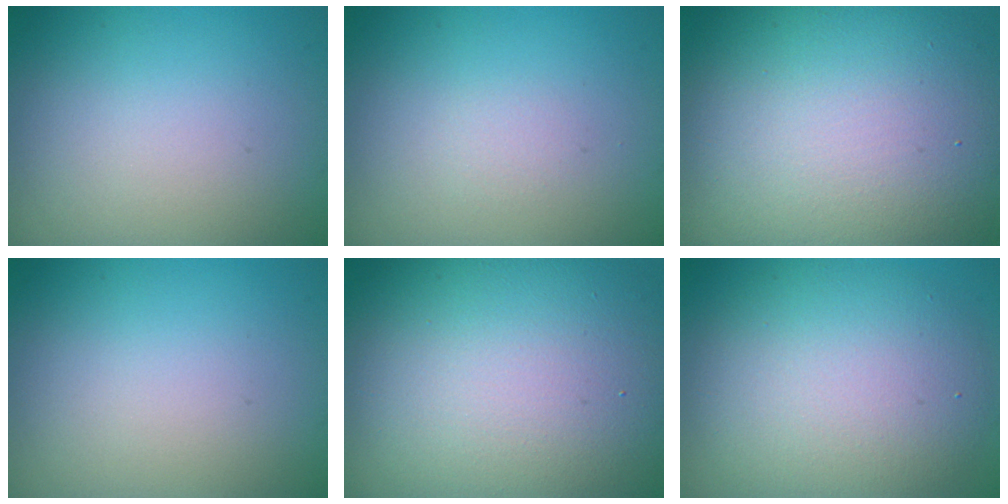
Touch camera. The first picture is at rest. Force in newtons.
{"total": 0.5, "press": 0.5, "slide": 0.0}
{"total": 15.5, "press": 15.5, "slide": 0.9}
{"total": 0.0}
{"total": 16.7, "press": 16.6, "slide": 1.6}
{"total": 8.7, "press": 8.7, "slide": 0.6}